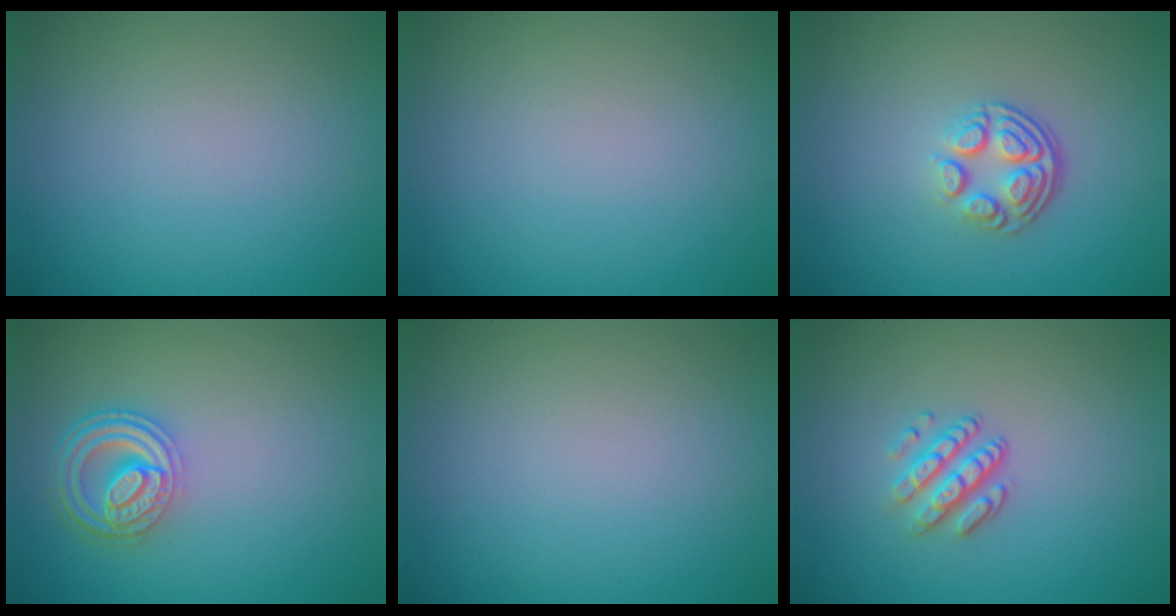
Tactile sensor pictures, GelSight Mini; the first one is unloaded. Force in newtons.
{"total": 0.0}
{"total": 4.0, "press": 2.6, "slide": 3.0}
{"total": 4.5, "press": 3.5, "slide": 2.8}
{"total": 0.0}
{"total": 2.9, "press": 2.3, "slide": 1.8}